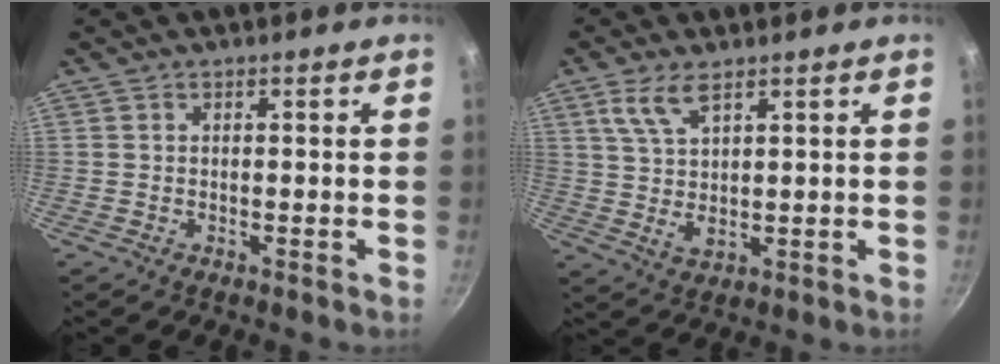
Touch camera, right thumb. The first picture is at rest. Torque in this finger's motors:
{"motor_torque": [-0.36, 0.53, -0.14, -0.05, 0.20]}